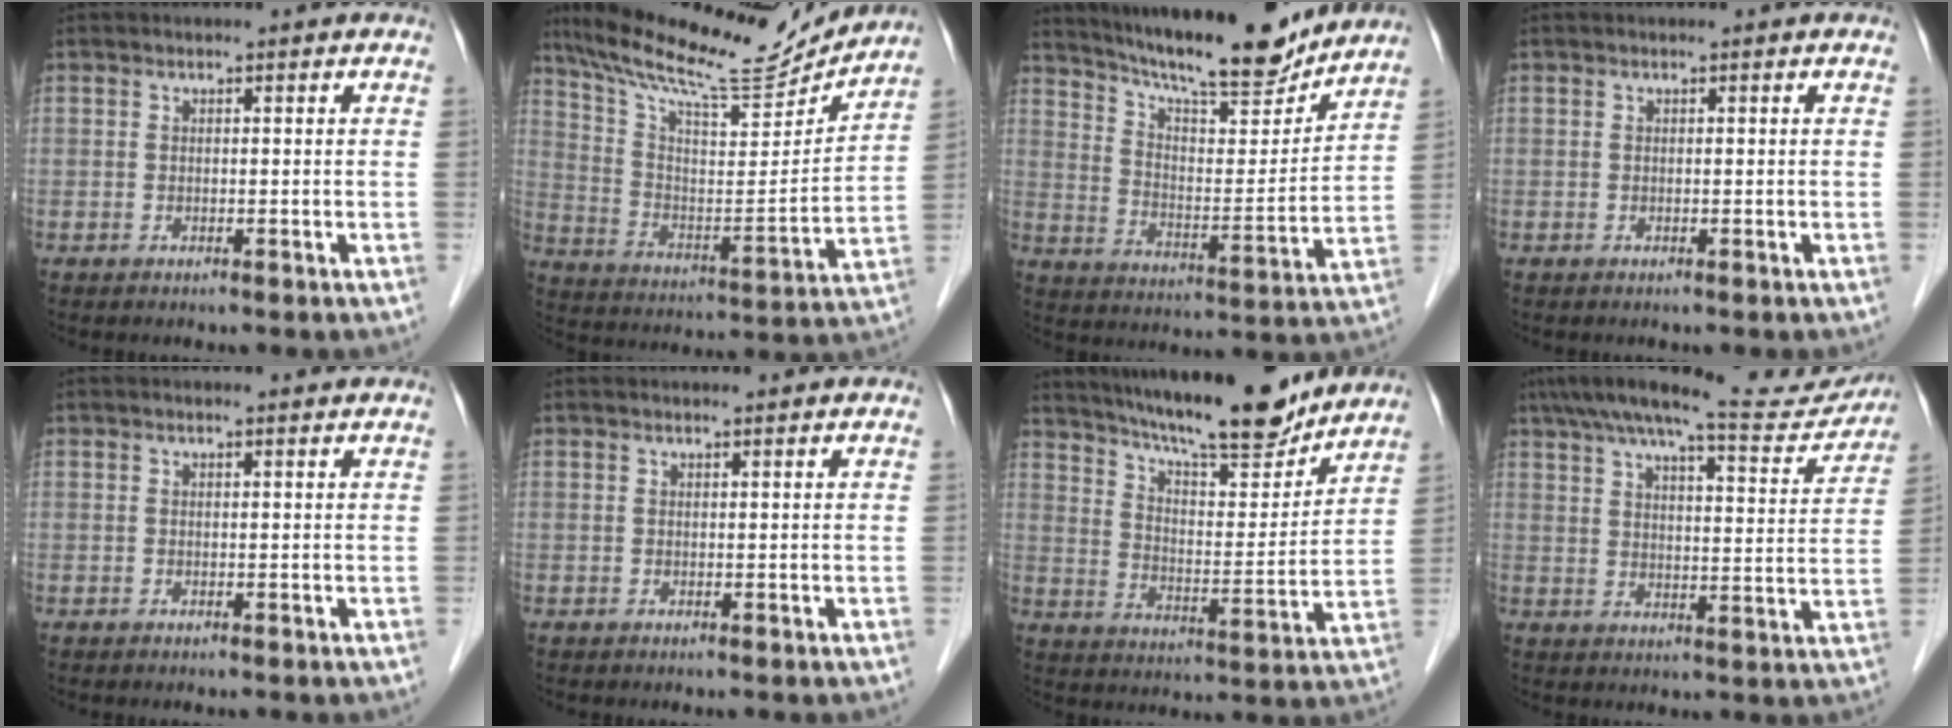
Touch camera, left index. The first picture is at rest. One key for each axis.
{"total": 20.5, "fx": 18.6, "fy": 2.4, "fz": 8.2, "tx": -0.151, "ty": -0.019, "tz": 0.294}
{"total": 18.2, "fx": 16.3, "fy": 2.4, "fz": 7.7, "tx": -0.130, "ty": -0.010, "tz": 0.249}
{"total": 0.0}
{"total": 0.9, "fx": 0.8, "fy": 0.1, "fz": 0.4, "tx": -0.009, "ty": 0.010, "tz": 0.012}
{"total": 0.9, "fx": 0.8, "fy": 0.0, "fz": 0.3, "tx": -0.006, "ty": 0.006, "tz": 0.015}
{"total": 18.4, "fx": 16.2, "fy": 2.4, "fz": 8.3, "tx": -0.135, "ty": -0.008, "tz": 0.246}
{"total": 18.6, "fx": 16.9, "fy": 2.6, "fz": 7.4, "tx": -0.116, "ty": 0.006, "tz": 0.224}